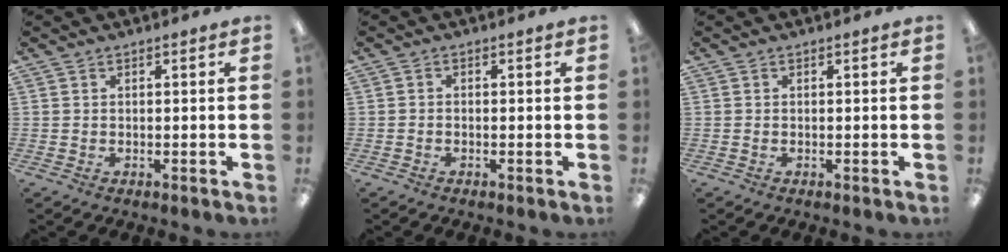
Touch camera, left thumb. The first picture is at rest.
{"total": 0.7, "force": [-0.5, 0.1, 0.4], "torque": [-0.007, 0.000, -0.010]}
{"total": 0.0}